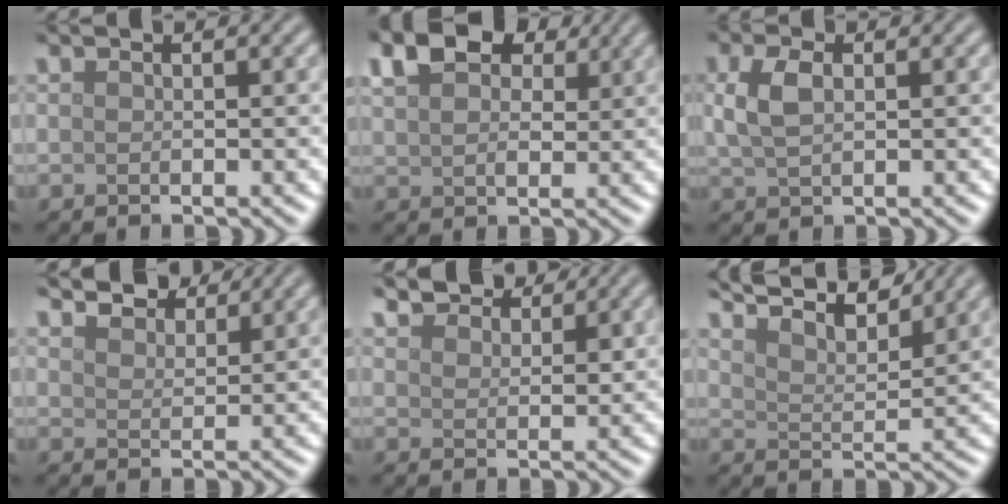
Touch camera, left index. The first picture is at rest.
{"total": 5.8, "force": [3.3, 3.4, 3.4], "torque": [-0.065, 0.010, 0.050]}
{"total": 2.9, "force": [0.8, 1.6, 2.3], "torque": [-0.054, 0.005, 0.016]}
{"total": 4.6, "force": [4.2, 1.3, 1.4], "torque": [-0.030, -0.008, 0.076]}
{"total": 4.9, "force": [4.1, 2.0, 1.7], "torque": [-0.033, -0.005, 0.068]}
{"total": 9.9, "force": [8.3, 2.5, 4.7], "torque": [-0.069, 0.024, 0.089]}